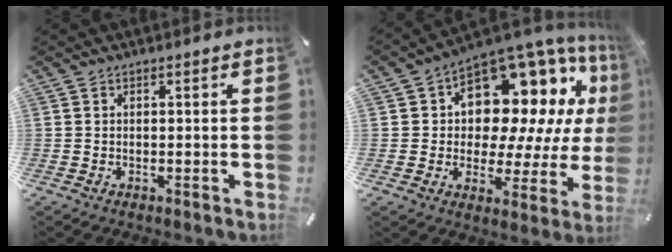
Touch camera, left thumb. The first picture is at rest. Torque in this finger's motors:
{"motor_torque": [2.30, 2.71, 1.71, -1.06, 0.15]}